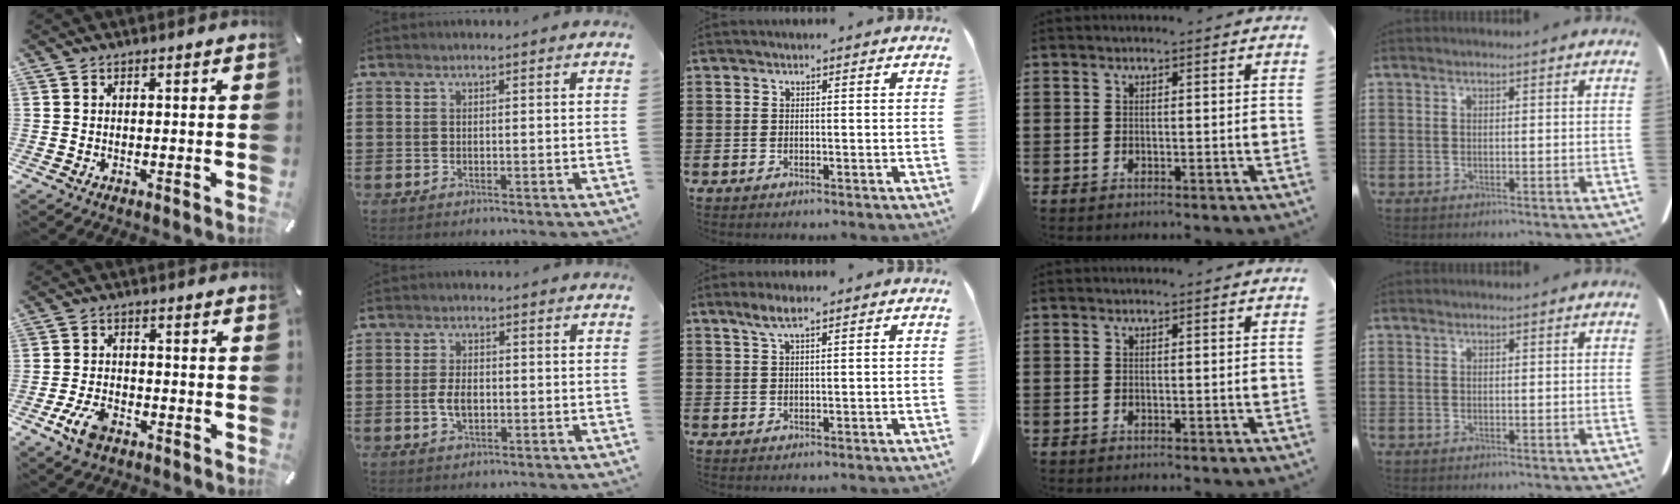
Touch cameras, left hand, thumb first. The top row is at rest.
{"thumb": {"total": 6.6, "force": [-3.5, 3.8, 4.1], "torque": [-0.102, 0.008, -0.069]}, "index": {"total": 3.6, "force": [-0.4, 1.8, 3.1], "torque": [-0.073, -0.001, -0.012]}, "middle": {"total": 3.3, "force": [2.0, 0.6, 2.6], "torque": [-0.055, 0.003, 0.036]}}